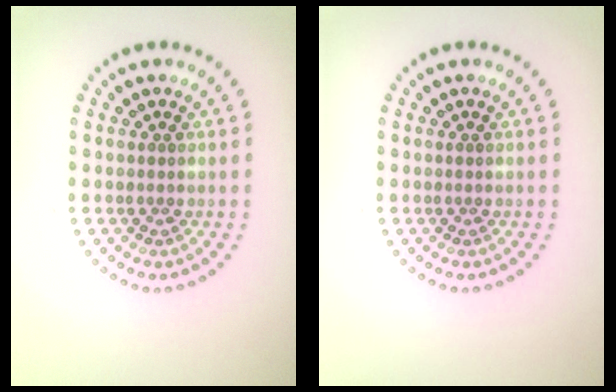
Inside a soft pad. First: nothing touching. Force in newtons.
{"total": 0.0}